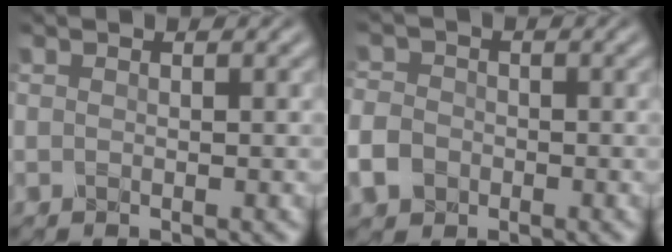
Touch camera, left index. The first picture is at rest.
{"total": 3.3, "force": [-1.4, 2.6, 1.3], "torque": [-0.031, -0.002, -0.036]}